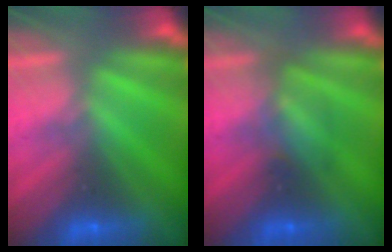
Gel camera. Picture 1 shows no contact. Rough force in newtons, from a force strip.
{"total": 2.4}